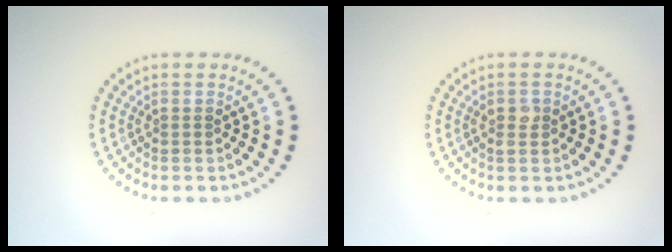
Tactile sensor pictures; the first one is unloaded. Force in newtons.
{"total": 1.2, "press": 1.2, "slide": 0.3}